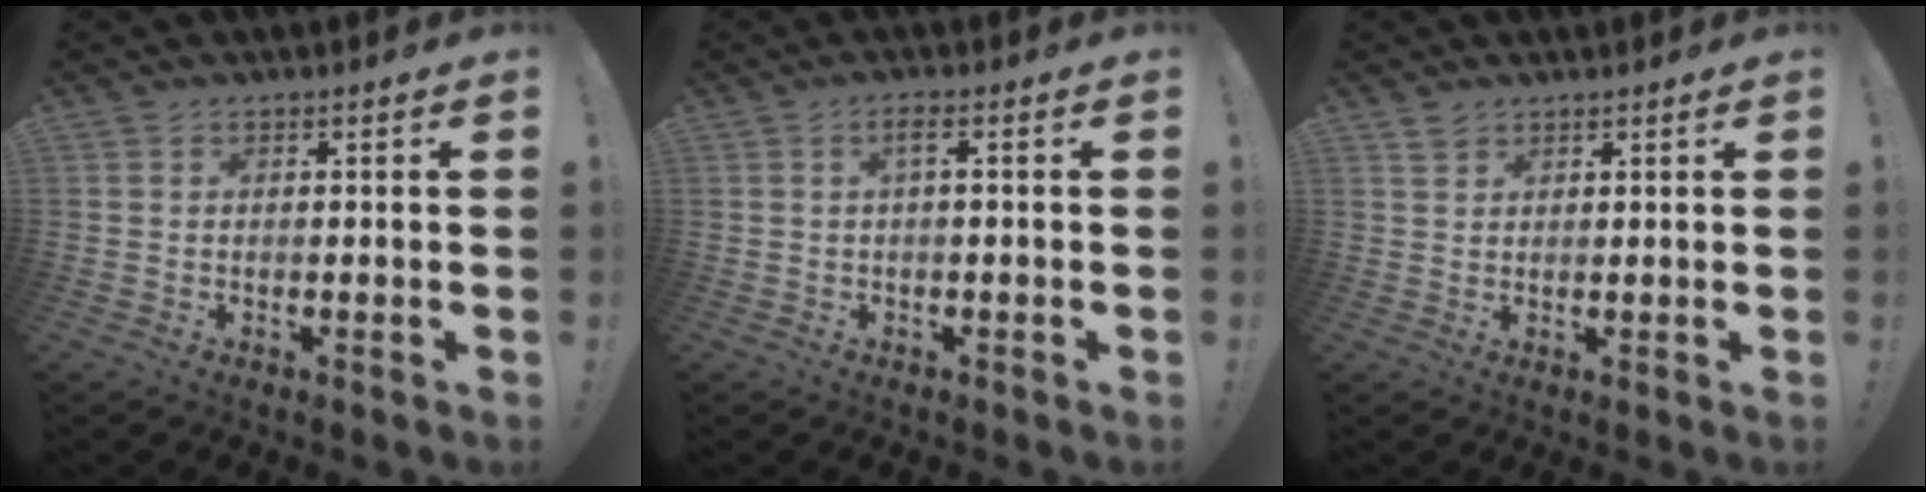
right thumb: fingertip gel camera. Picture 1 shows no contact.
{"total": 2.5, "force": [-0.1, 0.3, 2.5], "torque": [-0.056, 0.008, -0.004]}
{"total": 2.1, "force": [1.8, 1.1, 0.2], "torque": [0.008, -0.013, 0.033]}